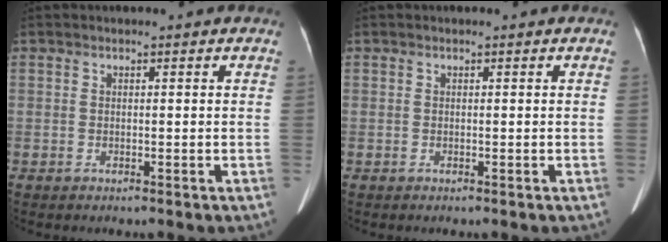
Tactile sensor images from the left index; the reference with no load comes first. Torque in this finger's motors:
{"motor_torque": [0.07, 0.04, 0.02, 0.00]}